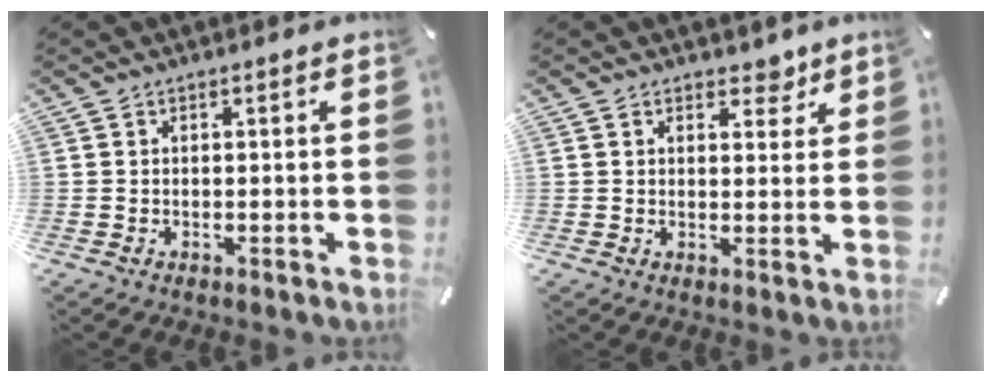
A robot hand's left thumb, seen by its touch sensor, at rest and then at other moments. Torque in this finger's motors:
{"motor_torque": [0.51, -0.11, 0.04, 0.05, -0.02]}